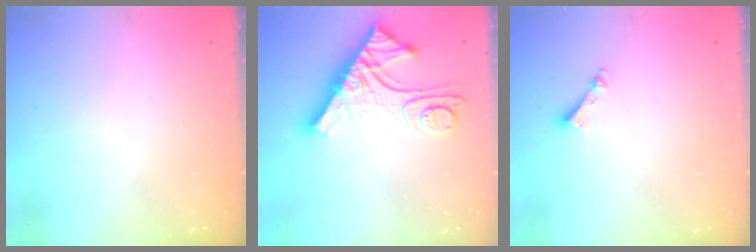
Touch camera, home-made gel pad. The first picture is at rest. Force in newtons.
{"total": 13.4, "press": 13.4, "slide": 1.1}
{"total": 3.2, "press": 3.2, "slide": 0.3}